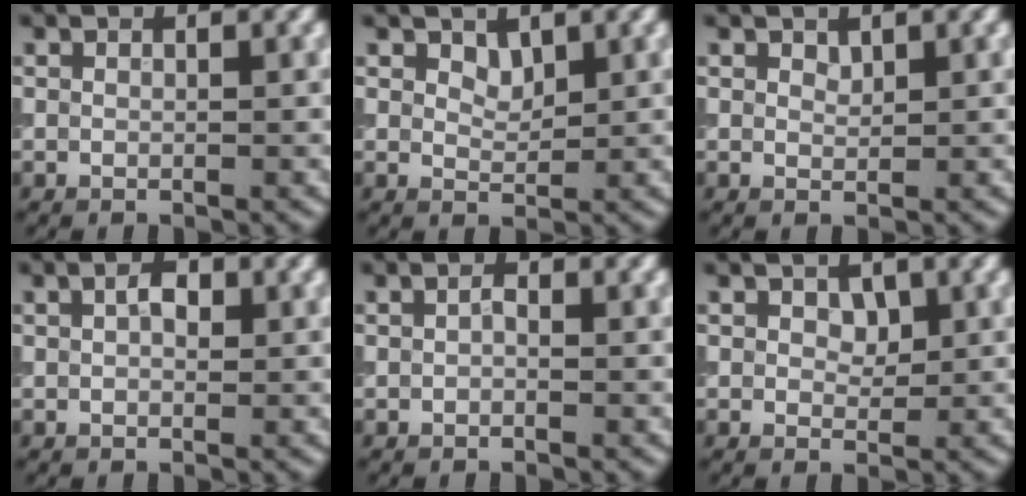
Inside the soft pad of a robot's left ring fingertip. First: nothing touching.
{"total": 1.3, "force": [0.9, 0.7, 0.6], "torque": [-0.012, -0.004, 0.020]}
{"total": 0.7, "force": [0.6, 0.4, 0.2], "torque": [-0.005, -0.002, 0.012]}
{"total": 1.8, "force": [0.5, 1.1, 1.4], "torque": [-0.022, 0.003, 0.007]}
{"total": 0.7, "force": [0.0, 0.4, 0.5], "torque": [-0.009, 0.001, -0.001]}
{"total": 1.4, "force": [0.5, 1.0, 0.9], "torque": [-0.012, -0.004, 0.008]}